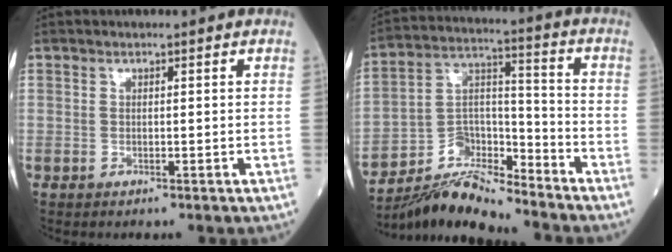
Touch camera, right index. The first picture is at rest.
{"total": 10.8, "force": [-10.4, 1.5, 2.6], "torque": [-0.050, 0.025, -0.194]}